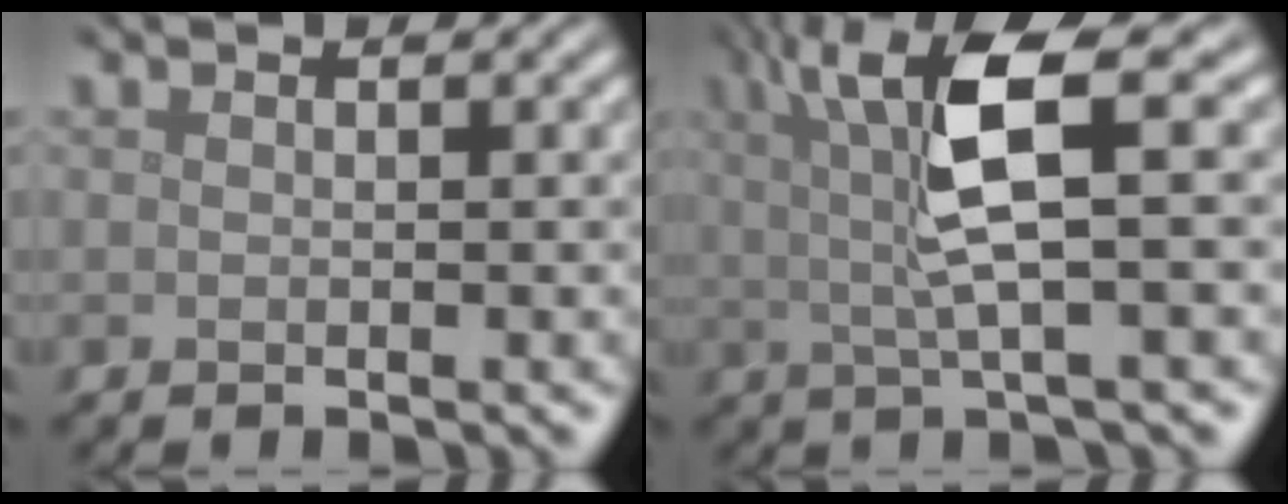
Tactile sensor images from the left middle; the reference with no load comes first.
{"total": 7.5, "force": [2.0, 1.6, 7.1], "torque": [-0.130, 0.007, 0.033]}